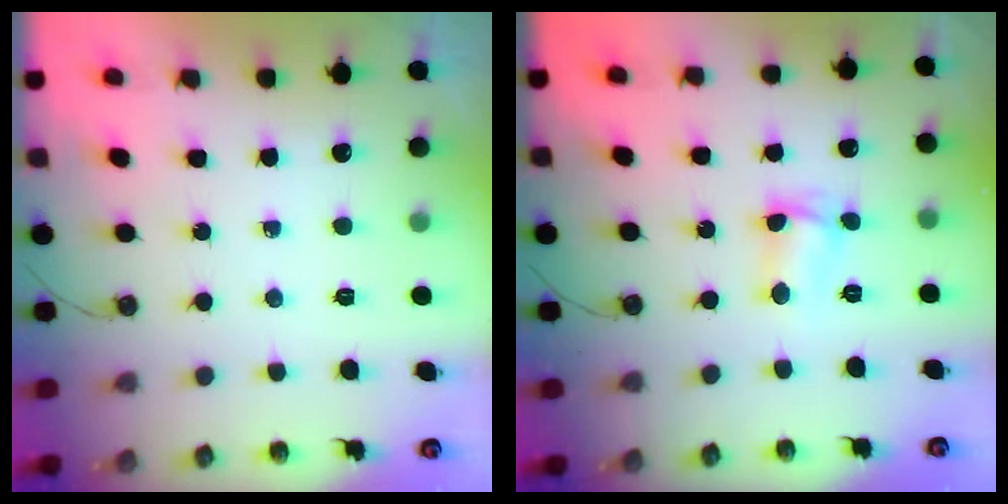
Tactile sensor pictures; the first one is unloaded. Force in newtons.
{"total": 5.1, "press": 3.8, "slide": 3.4}